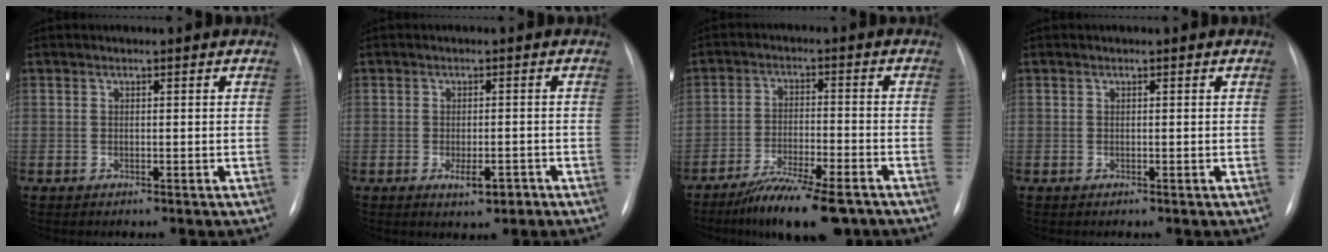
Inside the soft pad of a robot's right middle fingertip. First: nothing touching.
{"total": 3.2, "force": [-1.7, 1.1, 2.5], "torque": [-0.036, 0.000, -0.020]}
{"total": 11.7, "force": [-8.8, 2.2, 7.4], "torque": [-0.118, -0.023, -0.144]}
{"total": 0.0}